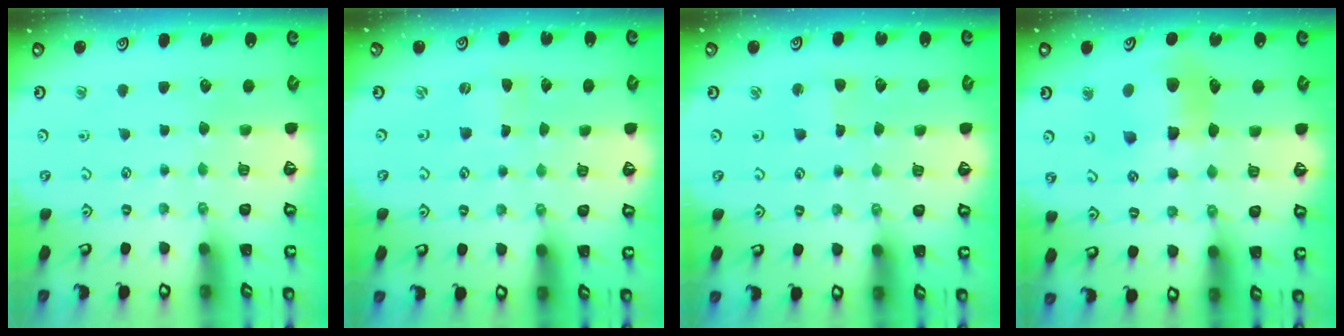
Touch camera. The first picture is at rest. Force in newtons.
{"total": 0.0}
{"total": 2.5, "press": 2.5, "slide": 0.2}
{"total": 10.7, "press": 10.6, "slide": 1.5}